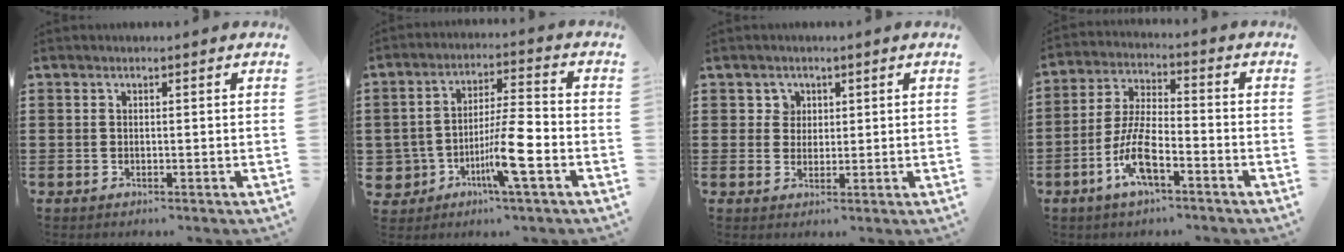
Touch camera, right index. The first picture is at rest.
{"total": 9.5, "force": [-3.9, 2.6, 8.2], "torque": [-0.161, -0.002, -0.072]}
{"total": 2.3, "force": [1.0, 2.1, 0.4], "torque": [-0.018, 0.010, 0.016]}
{"total": 8.1, "force": [-3.9, 2.3, 6.7], "torque": [-0.158, -0.011, -0.077]}